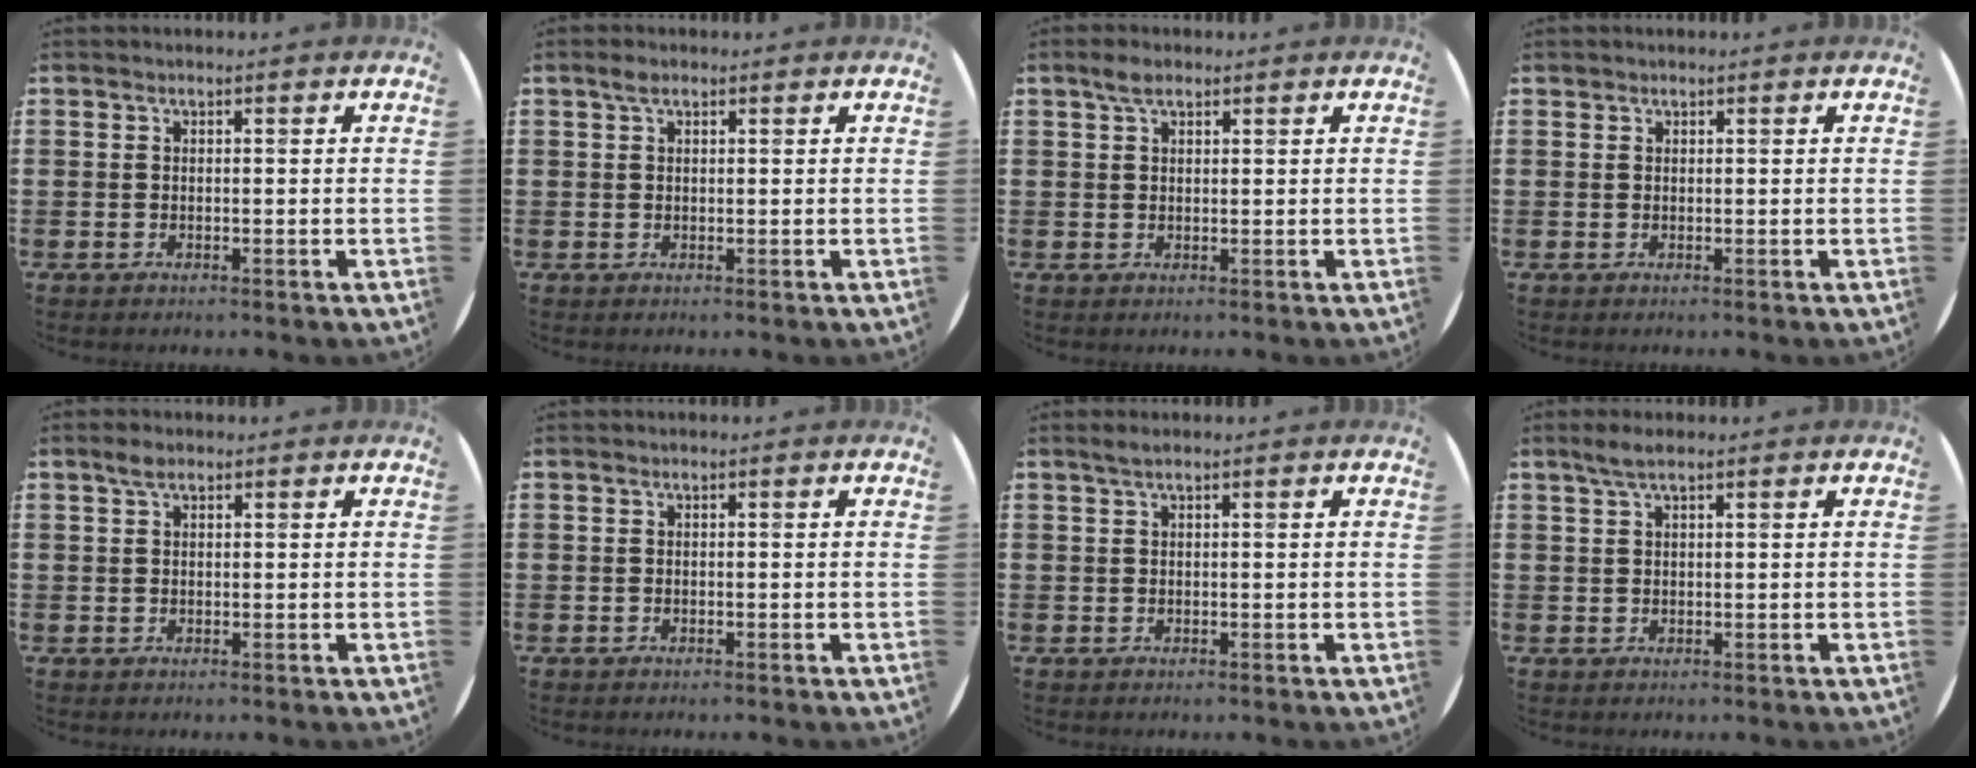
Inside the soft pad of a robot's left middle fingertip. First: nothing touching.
{"total": 1.4, "force": [0.8, 0.7, 0.8], "torque": [-0.011, 0.003, 0.013]}
{"total": 2.4, "force": [1.7, 1.2, 1.4], "torque": [-0.022, 0.004, 0.028]}
{"total": 0.0}
{"total": 1.7, "force": [1.2, 0.9, 1.0], "torque": [-0.015, 0.002, 0.019]}
{"total": 0.0}
{"total": 1.0, "force": [0.6, 0.0, 0.7], "torque": [-0.014, 0.003, 0.011]}
{"total": 2.1, "force": [1.5, 0.2, 1.5], "torque": [-0.030, 0.004, 0.027]}